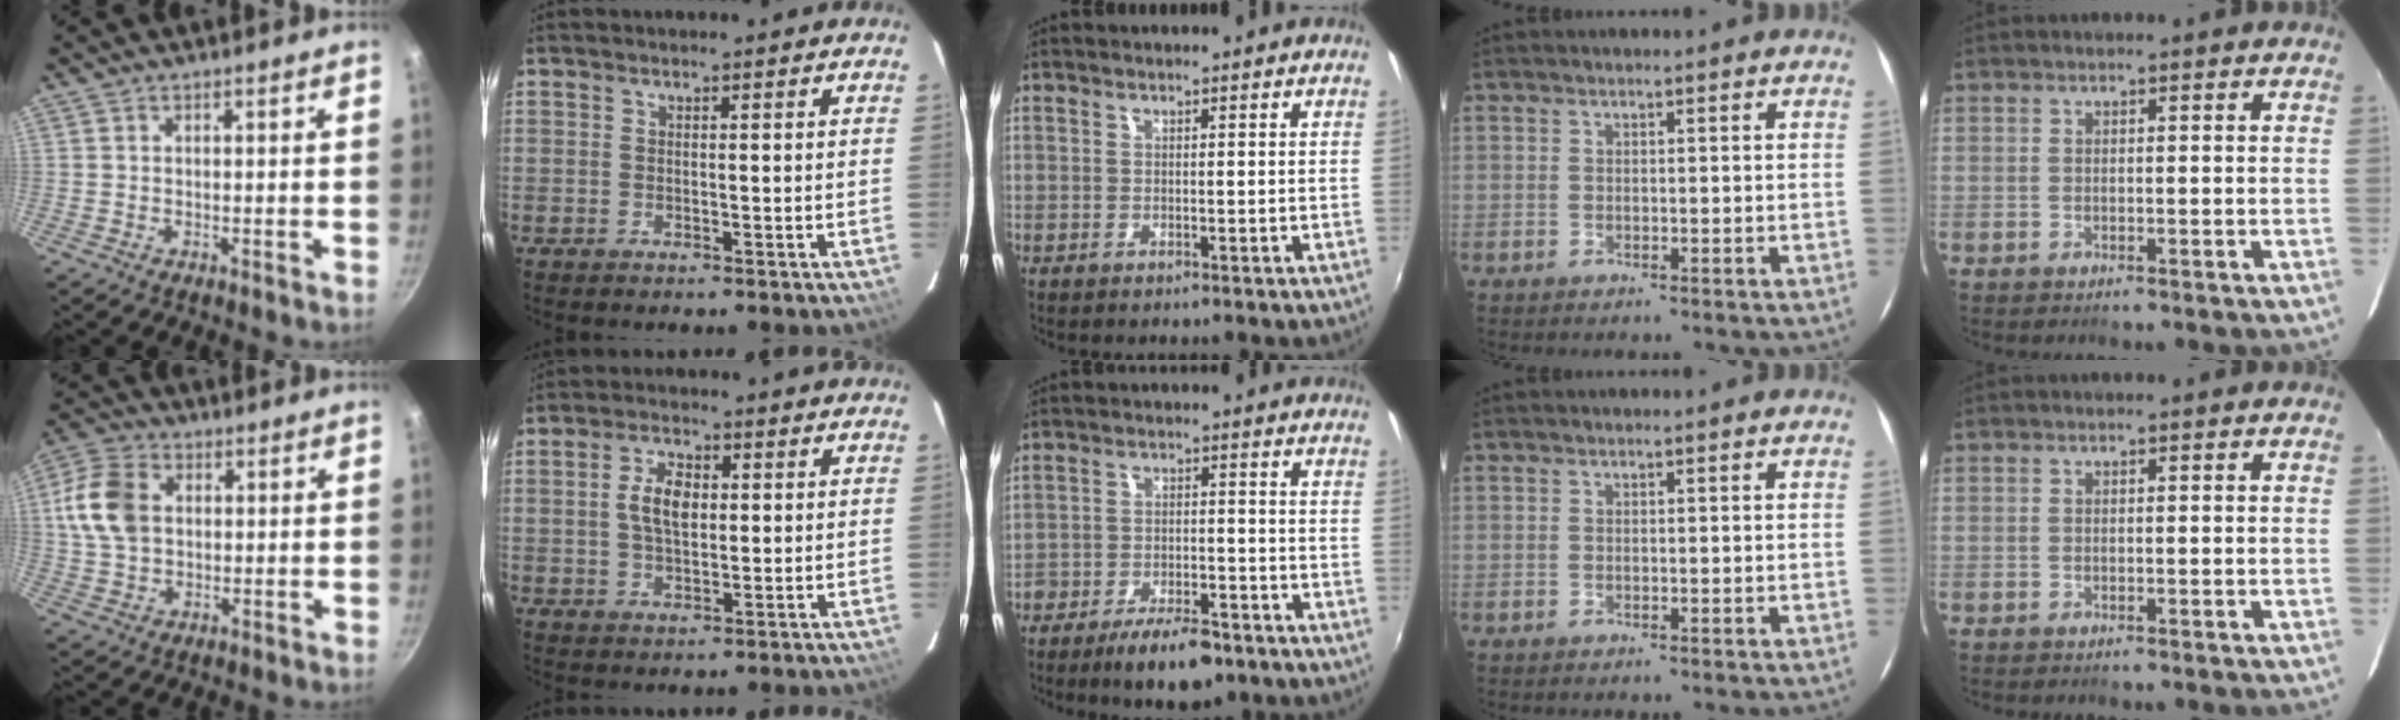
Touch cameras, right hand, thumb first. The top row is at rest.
{"thumb": {"total": 11.1, "force": [1.7, 8.0, 7.6], "torque": [-0.137, 0.012, 0.021]}, "index": {"total": 6.1, "force": [0.8, 3.3, 5.0], "torque": [-0.095, 0.010, 0.016]}, "middle": {"total": 10.3, "force": [-7.6, 3.7, 5.9], "torque": [-0.125, -0.008, -0.121]}}